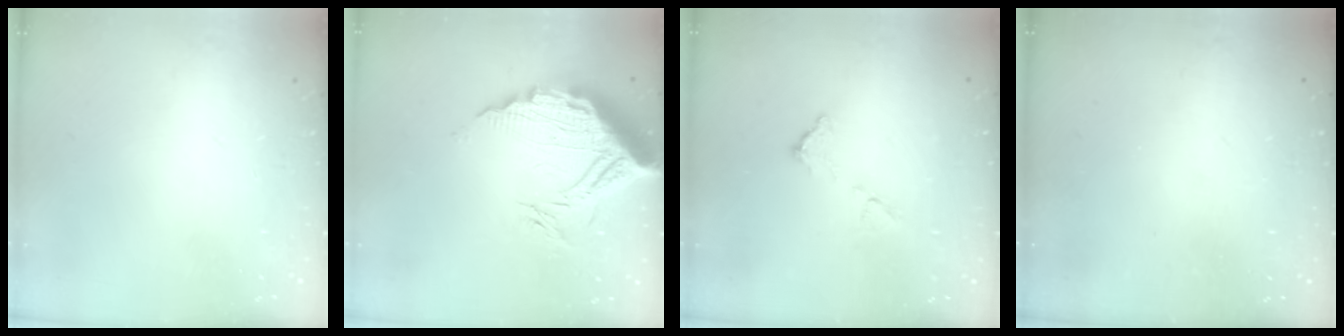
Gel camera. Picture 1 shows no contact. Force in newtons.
{"total": 16.4, "press": 16.3, "slide": 1.5}
{"total": 7.3, "press": 7.3, "slide": 0.4}
{"total": 3.1, "press": 3.1, "slide": 0.1}